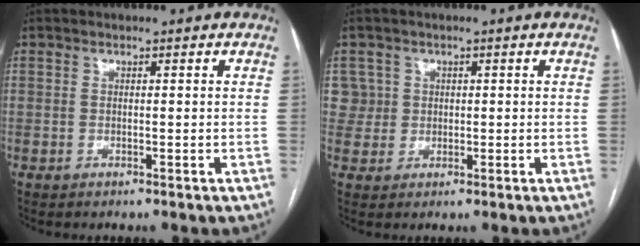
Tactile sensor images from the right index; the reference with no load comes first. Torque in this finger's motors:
{"motor_torque": [0.21, 0.19, 0.12, 0.01]}